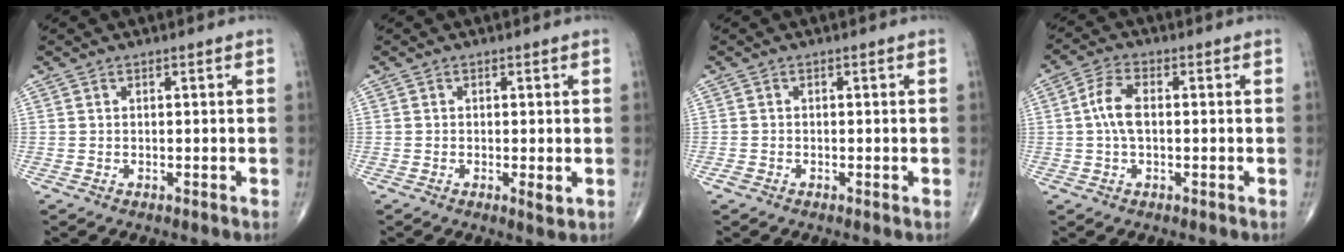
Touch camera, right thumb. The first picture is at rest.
{"total": 1.7, "force": [-0.3, 0.5, 1.6], "torque": [-0.030, -0.007, -0.006]}
{"total": 0.9, "force": [-0.6, 0.5, 0.5], "torque": [-0.008, -0.001, -0.013]}
{"total": 5.4, "force": [0.1, 2.7, 4.7], "torque": [-0.105, 0.014, -0.002]}